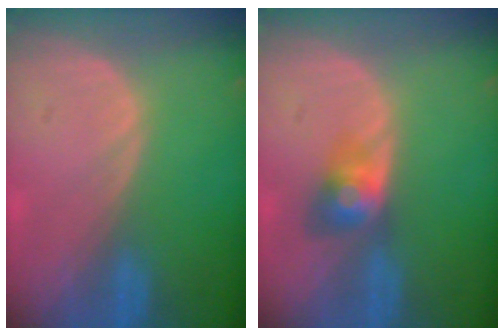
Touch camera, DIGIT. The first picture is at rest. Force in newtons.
{"total": 3.5, "press": 3.5, "slide": 0.2}